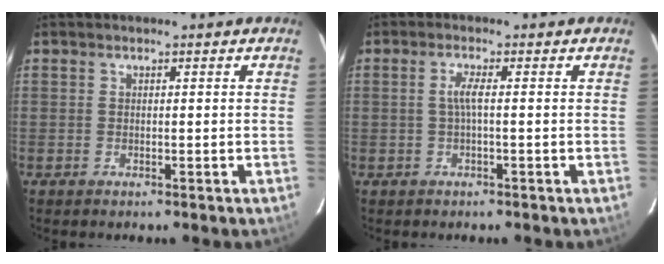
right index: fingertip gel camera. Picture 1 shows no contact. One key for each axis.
{"total": 2.0, "fx": -0.2, "fy": -0.2, "fz": 2.0, "tx": -0.038, "ty": 0.004, "tz": -0.004}